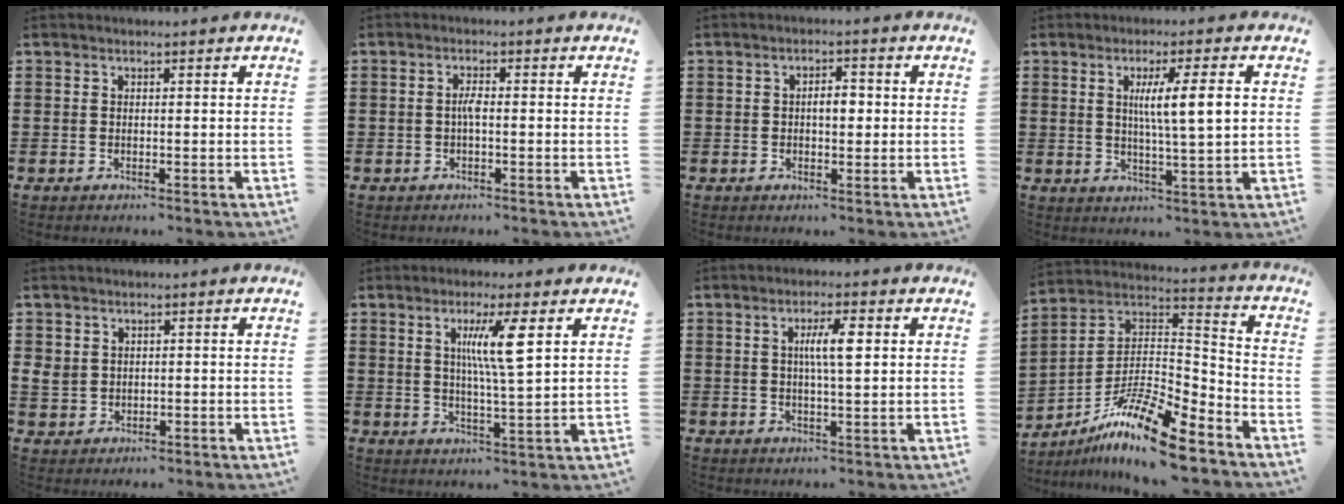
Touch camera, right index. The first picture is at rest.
{"total": 2.2, "force": [-0.3, 0.6, 2.1], "torque": [-0.040, 0.003, -0.007]}
{"total": 3.2, "force": [0.0, 1.6, 2.8], "torque": [-0.046, 0.004, -0.004]}
{"total": 7.3, "force": [1.5, 0.7, 7.1], "torque": [-0.136, 0.000, 0.020]}
{"total": 2.2, "force": [0.5, 2.0, 0.7], "torque": [-0.020, 0.007, 0.008]}
{"total": 7.3, "force": [2.6, 0.5, 6.8], "torque": [-0.131, -0.001, 0.036]}
{"total": 5.0, "force": [1.0, 1.0, 4.8], "torque": [-0.094, 0.008, 0.013]}
{"total": 13.4, "force": [-10.1, 2.1, 8.5], "torque": [-0.161, 0.022, -0.193]}